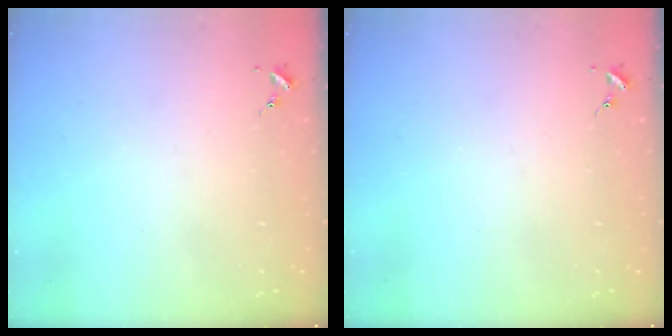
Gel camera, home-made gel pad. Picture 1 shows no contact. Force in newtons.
{"total": 0.0}